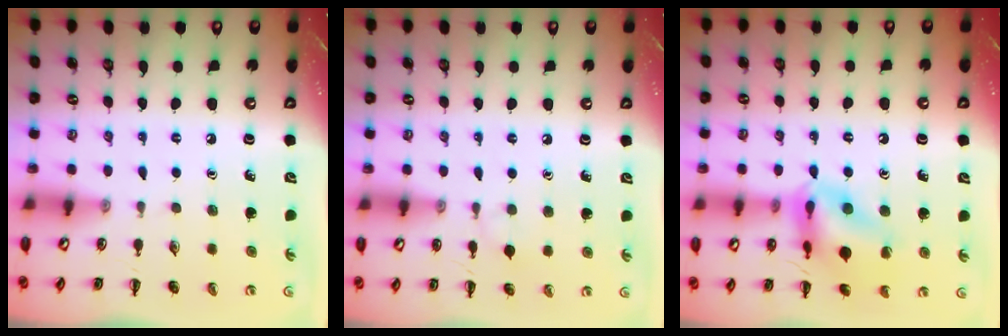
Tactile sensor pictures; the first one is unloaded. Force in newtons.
{"total": 4.6, "press": 4.3, "slide": 1.4}
{"total": 16.0, "press": 15.9, "slide": 2.0}